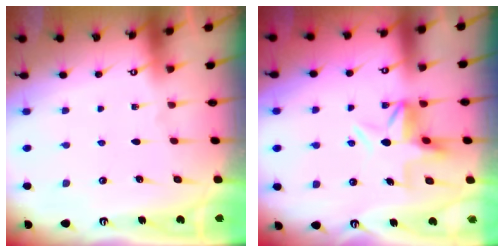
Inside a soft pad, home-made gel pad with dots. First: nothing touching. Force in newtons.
{"total": 5.3, "press": 5.2, "slide": 0.6}